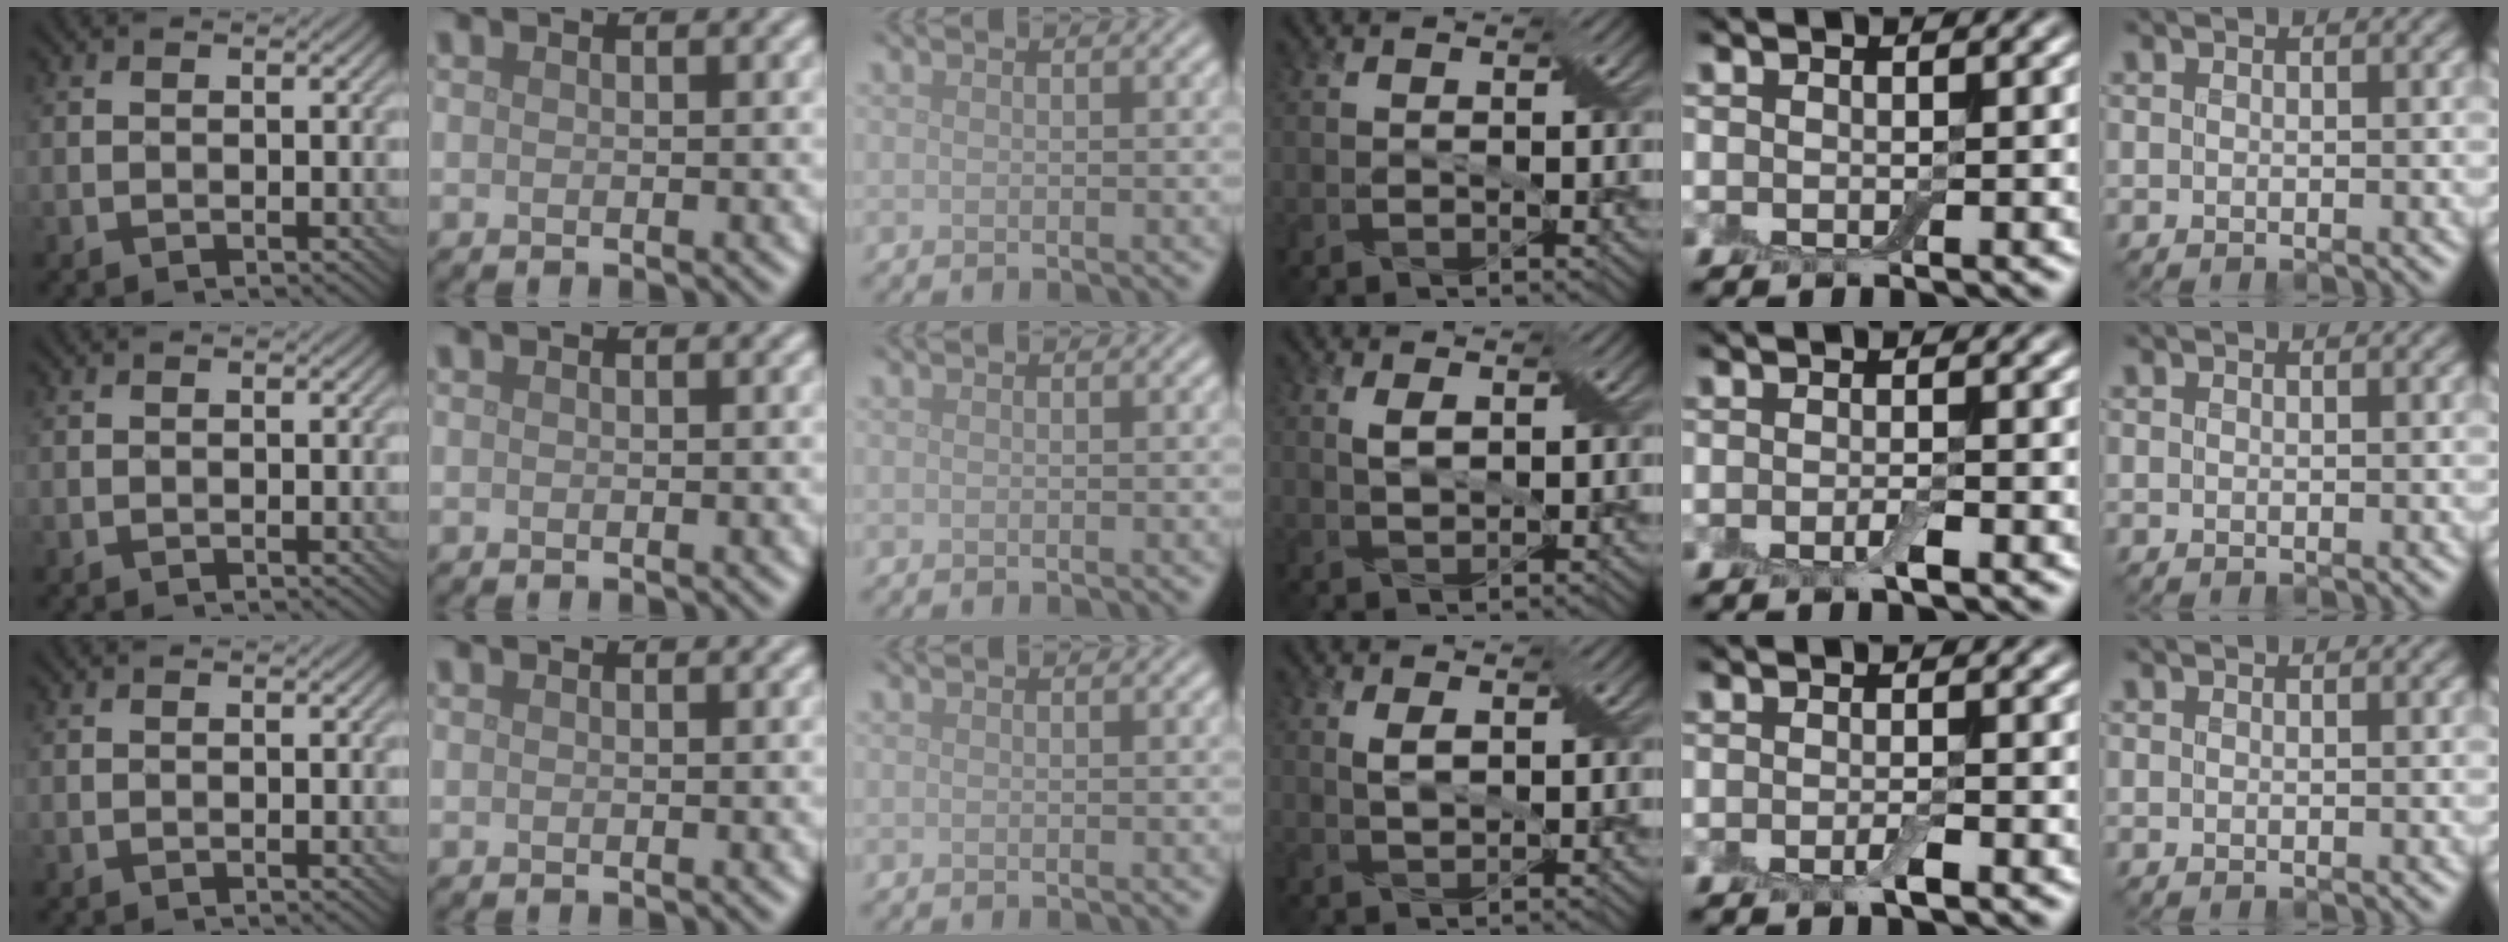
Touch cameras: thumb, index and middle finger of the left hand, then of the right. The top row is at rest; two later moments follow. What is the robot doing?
{"motion": "shake", "object": "box of matches"}